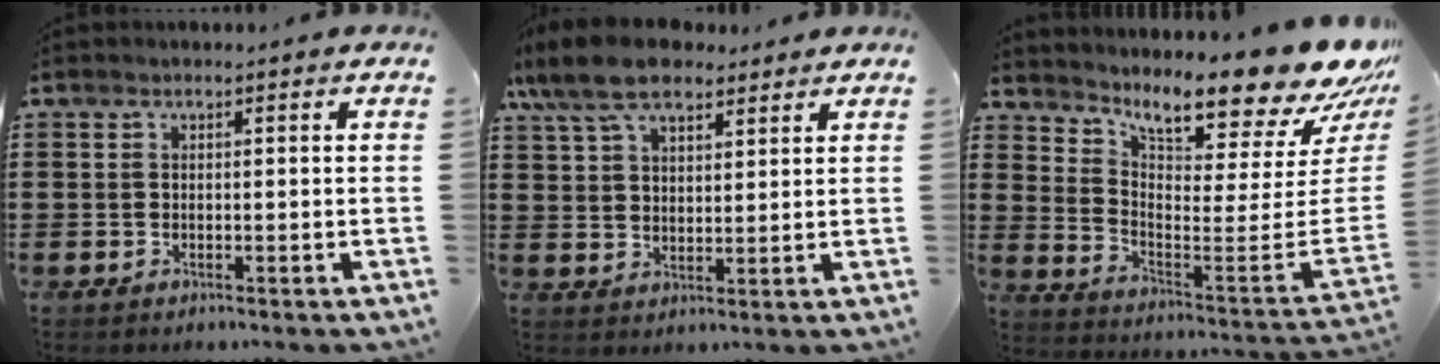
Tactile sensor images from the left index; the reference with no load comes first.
{"total": 9.4, "force": [7.1, 3.8, 4.9], "torque": [-0.117, -0.005, 0.134]}
{"total": 11.8, "force": [9.7, 1.5, 6.5], "torque": [-0.107, -0.100, 0.156]}